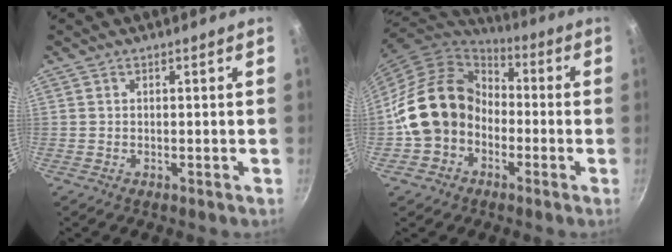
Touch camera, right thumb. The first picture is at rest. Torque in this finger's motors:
{"motor_torque": [2.21, 2.80, 1.03, -0.99, 0.48]}